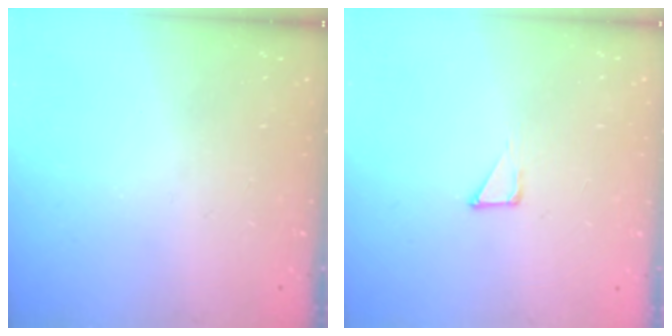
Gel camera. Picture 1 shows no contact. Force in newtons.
{"total": 2.7, "press": 2.7, "slide": 0.3}